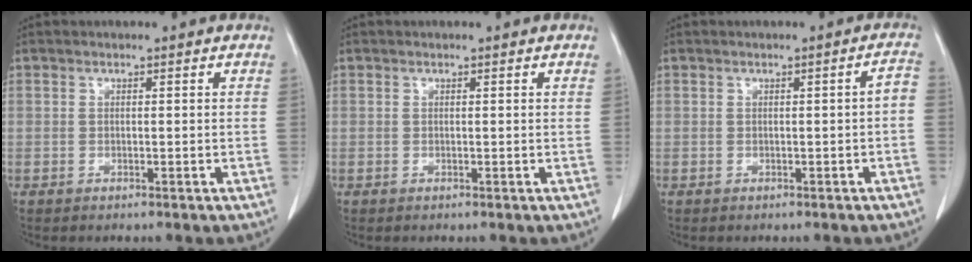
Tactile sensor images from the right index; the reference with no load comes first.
{"total": 0.0}
{"total": 1.9, "force": [-0.6, 0.2, 1.8], "torque": [-0.017, 0.005, -0.008]}